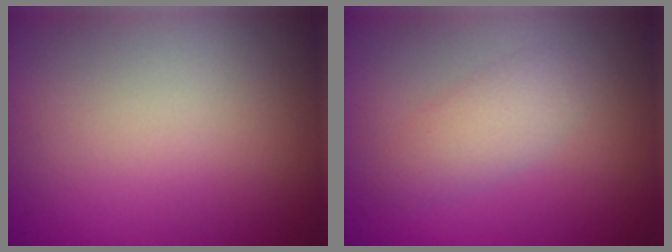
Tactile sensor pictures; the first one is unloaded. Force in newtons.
{"total": 2.2, "press": 2.2, "slide": 0.1}